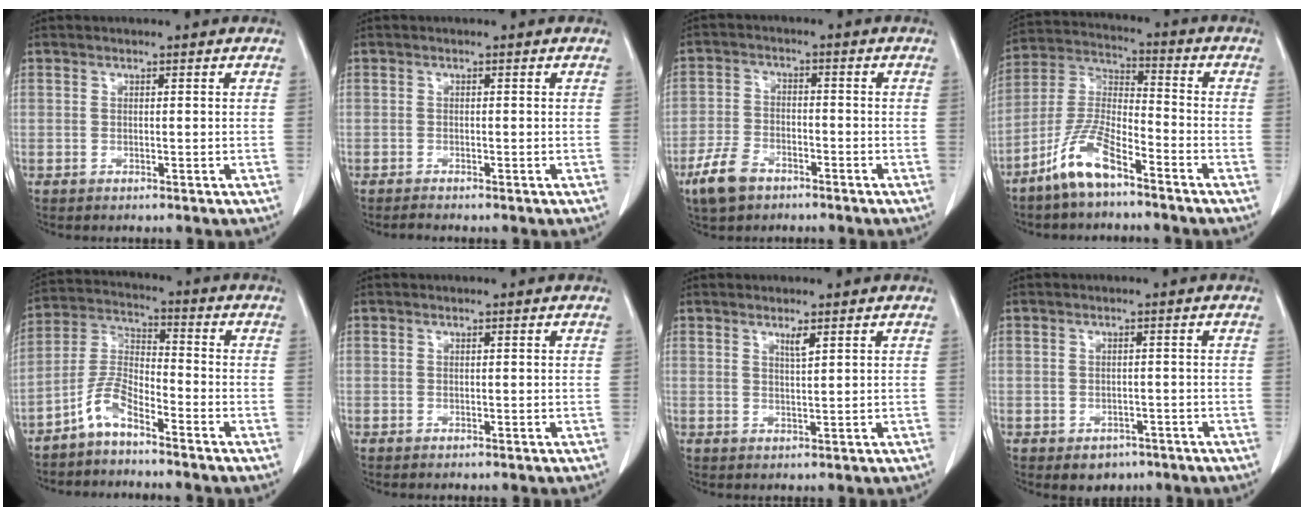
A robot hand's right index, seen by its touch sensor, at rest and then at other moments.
{"total": 0.8, "force": [-0.7, -0.1, 0.1], "torque": [-0.007, -0.004, -0.013]}
{"total": 6.5, "force": [-4.3, 3.5, 3.4], "torque": [-0.076, 0.000, -0.079]}
{"total": 9.9, "force": [-6.8, 2.3, 6.8], "torque": [-0.150, -0.006, -0.137]}
{"total": 6.2, "force": [-4.5, 1.5, 3.9], "torque": [-0.093, 0.003, -0.097]}
{"total": 0.0}
{"total": 1.6, "force": [1.1, -0.1, 1.2], "torque": [-0.023, -0.006, 0.020]}
{"total": 3.2, "force": [-2.0, 2.3, 0.9], "torque": [-0.007, 0.006, -0.017]}